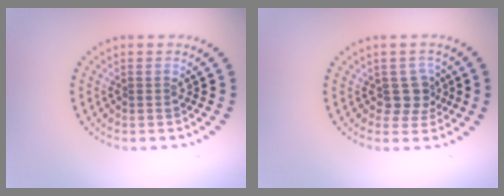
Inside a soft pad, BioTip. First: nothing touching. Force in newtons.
{"total": 2.4, "press": 1.9, "slide": 1.5}